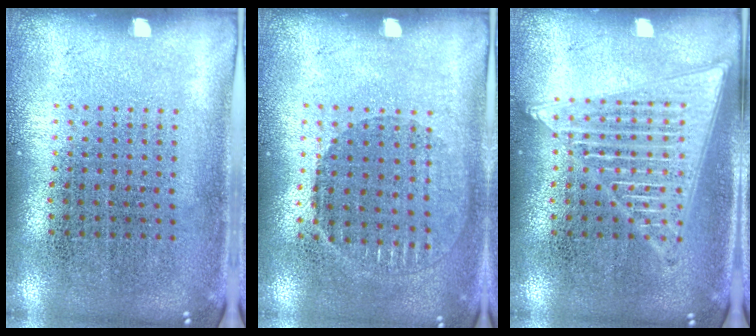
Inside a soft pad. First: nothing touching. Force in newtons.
{"total": 0.9, "press": 0.8, "slide": 0.3}
{"total": 2.0, "press": 2.0, "slide": 0.2}